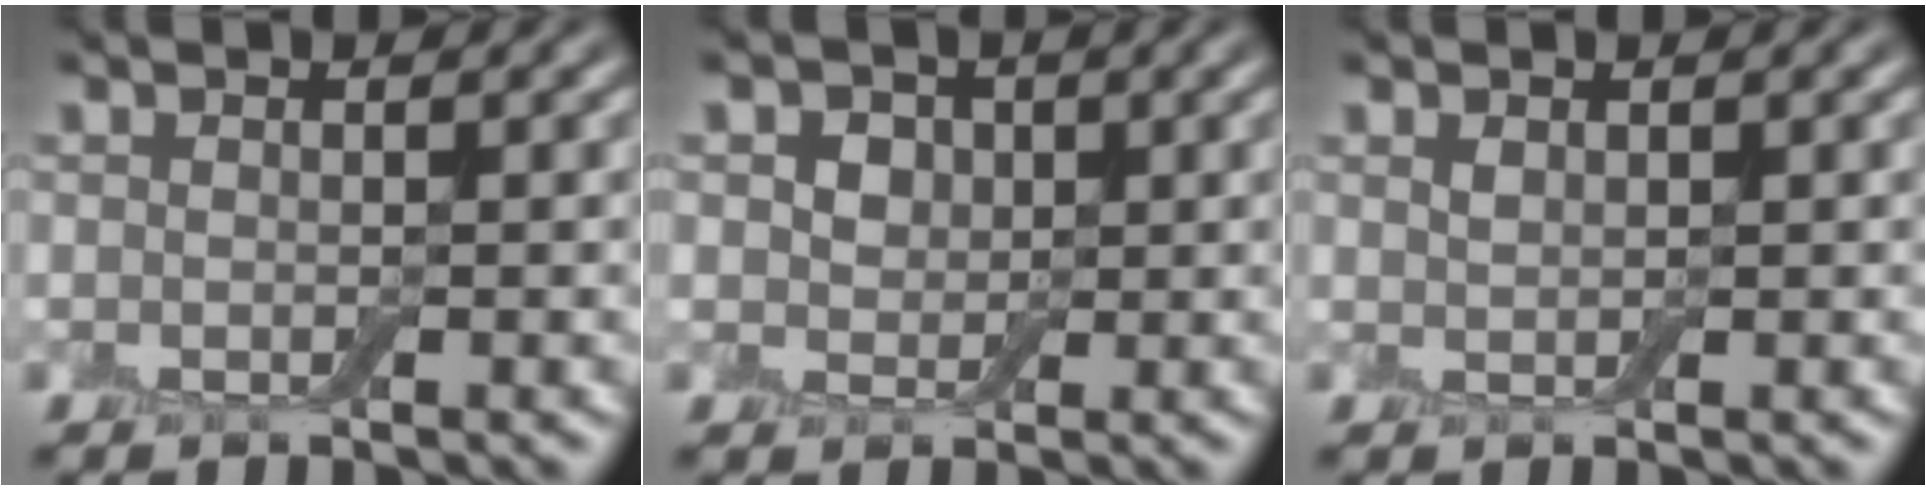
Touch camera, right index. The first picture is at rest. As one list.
[{"total": 3.6, "force": [1.6, 2.7, 1.8], "torque": [-0.032, 0.012, 0.009]}, {"total": 0.6, "force": [0.5, 0.3, 0.3], "torque": [-0.012, 0.000, 0.012]}]